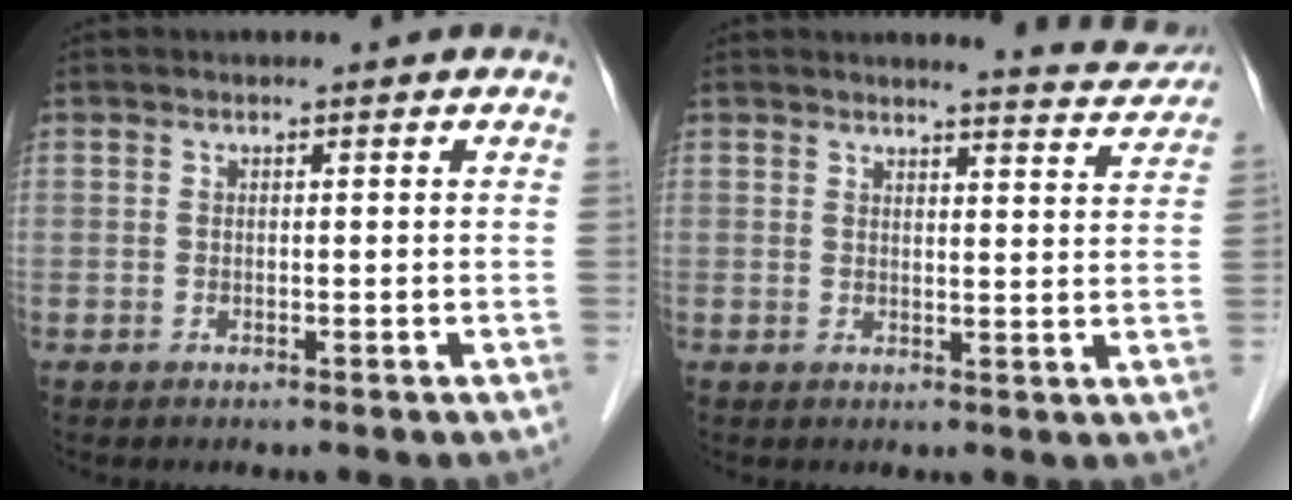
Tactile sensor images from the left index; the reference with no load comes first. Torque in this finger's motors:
{"motor_torque": [0.41, -0.44, -0.01, 0.00]}